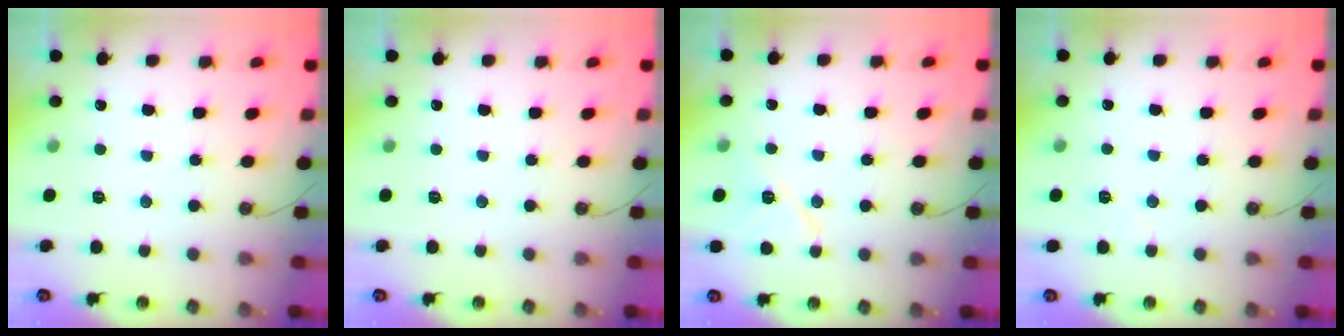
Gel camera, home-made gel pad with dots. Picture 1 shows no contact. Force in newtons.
{"total": 0.0}
{"total": 8.6, "press": 8.6, "slide": 0.6}
{"total": 2.1, "press": 1.9, "slide": 0.7}